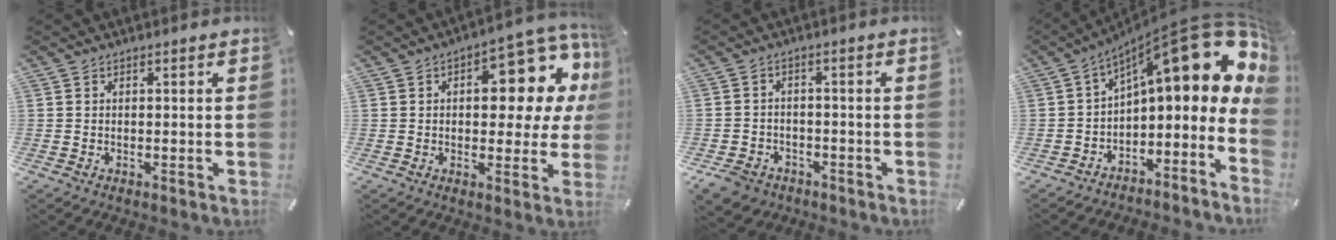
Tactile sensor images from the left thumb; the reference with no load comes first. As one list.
[{"total": 15.2, "force": [6.0, 7.2, 11.9], "torque": [-0.139, -0.054, 0.093]}, {"total": 5.3, "force": [-3.4, 3.8, 1.4], "torque": [-0.037, 0.016, -0.067]}, {"total": 21.6, "force": [10.6, 9.0, 16.5], "torque": [-0.203, -0.080, 0.175]}]